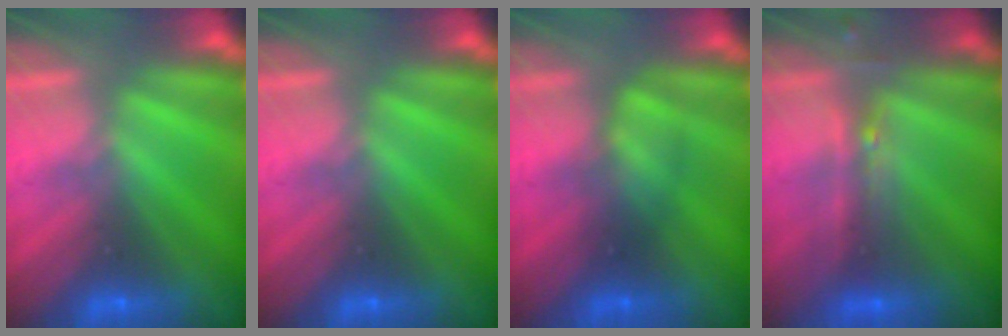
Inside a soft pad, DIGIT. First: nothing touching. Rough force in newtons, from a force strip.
{"total": 0.0}
{"total": 2.6}
{"total": 2.4}